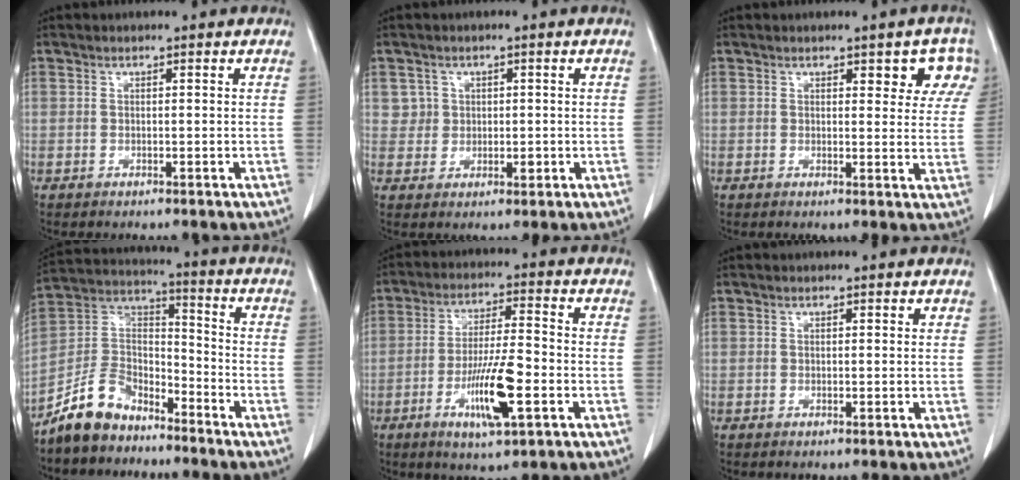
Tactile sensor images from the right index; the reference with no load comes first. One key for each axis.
{"total": 3.1, "fx": 0.8, "fy": 3.0, "fz": 0.3, "tx": 0.005, "ty": 0.000, "tz": 0.013}
{"total": 5.4, "fx": 3.0, "fy": 2.2, "fz": 3.9, "tx": -0.026, "ty": 0.003, "tz": 0.027}
{"total": 10.1, "fx": -8.2, "fy": 4.8, "fz": 3.6, "tx": -0.083, "ty": 0.027, "tz": -0.161}
{"total": 10.4, "fx": -3.7, "fy": 1.4, "fz": 9.6, "tx": -0.177, "ty": -0.009, "tz": -0.065}
{"total": 0.0}